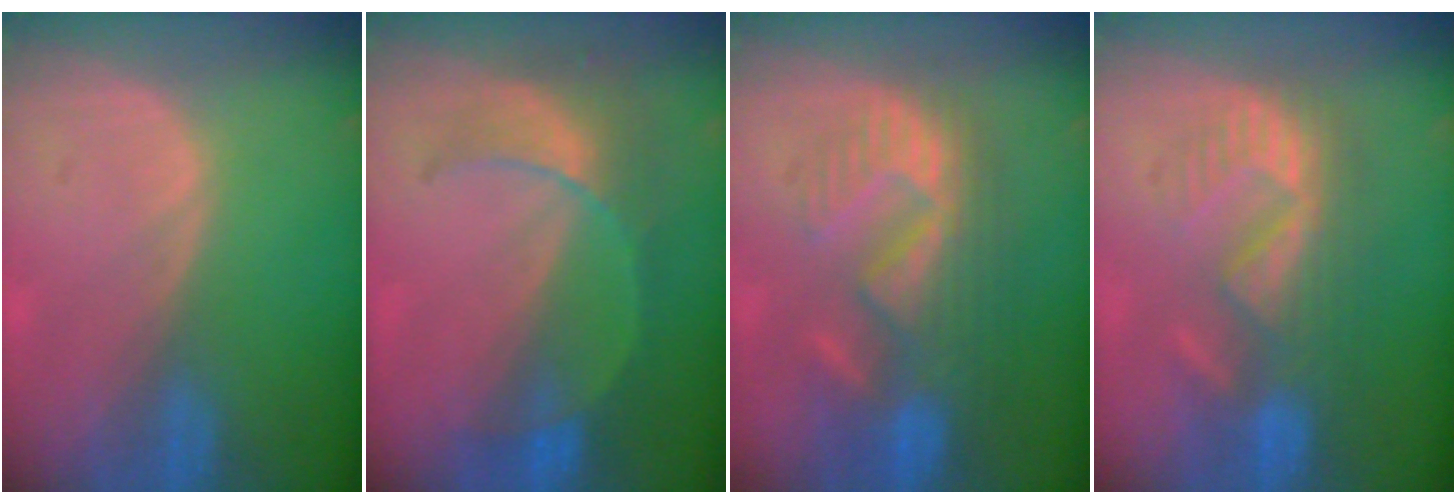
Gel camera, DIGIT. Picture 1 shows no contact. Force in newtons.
{"total": 7.9, "press": 6.9, "slide": 3.9}
{"total": 10.8, "press": 9.7, "slide": 4.7}
{"total": 8.6, "press": 8.2, "slide": 2.8}